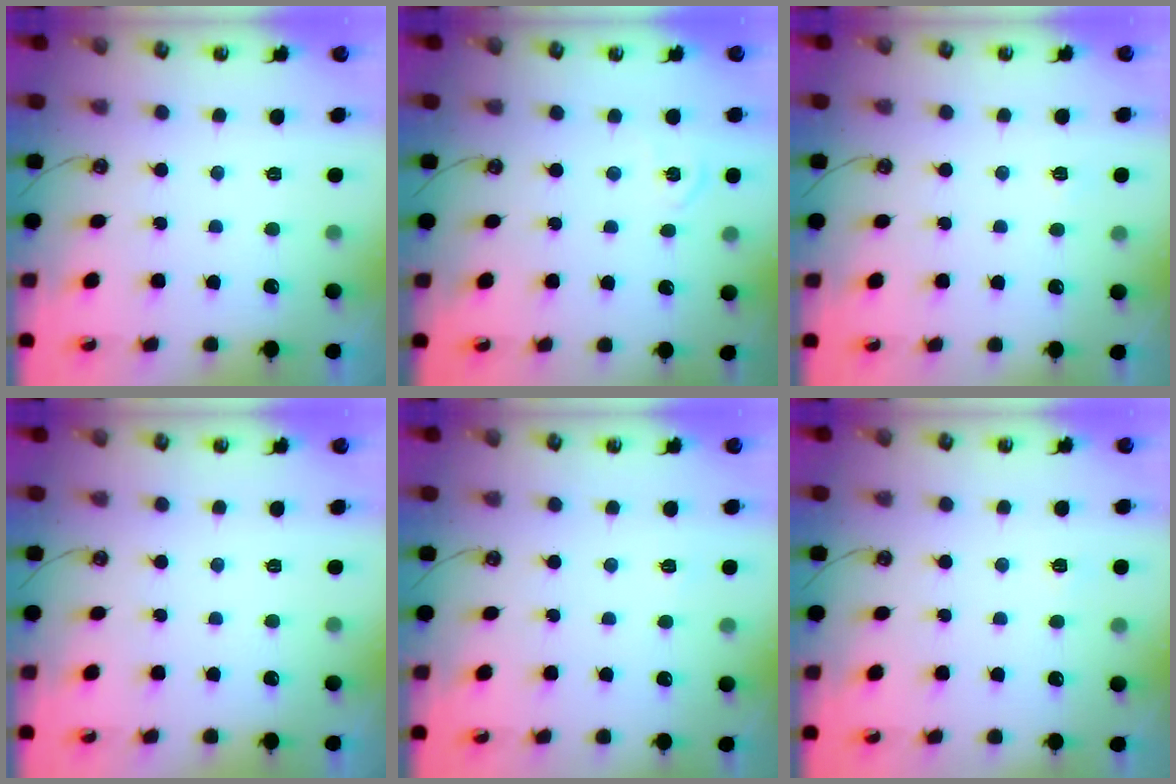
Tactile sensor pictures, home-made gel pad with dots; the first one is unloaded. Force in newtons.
{"total": 7.3, "press": 7.2, "slide": 0.7}
{"total": 2.7, "press": 2.6, "slide": 0.4}
{"total": 0.0}
{"total": 3.6, "press": 3.6, "slide": 0.5}
{"total": 3.3, "press": 3.3, "slide": 0.4}